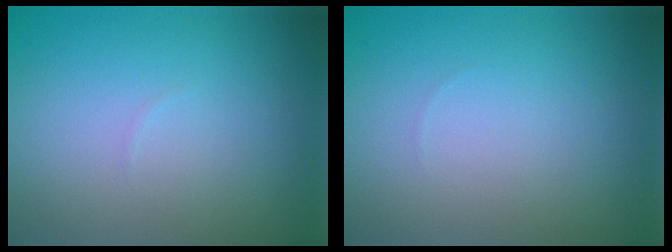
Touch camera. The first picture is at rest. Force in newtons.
{"total": 0.0}